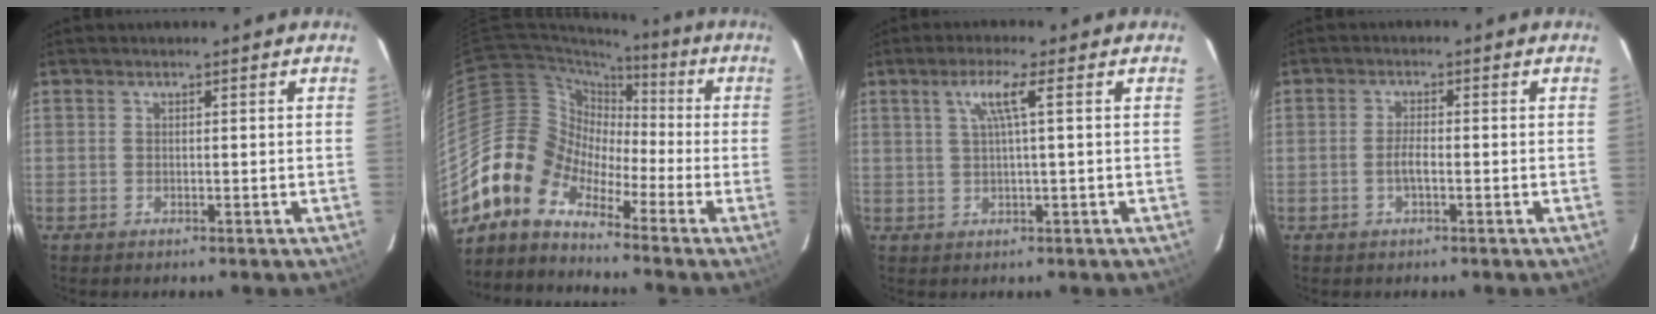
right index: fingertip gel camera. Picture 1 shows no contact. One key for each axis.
{"total": 10.3, "fx": -6.9, "fy": 7.3, "fz": 2.4, "tx": -0.055, "ty": 0.037, "tz": -0.162}
{"total": 4.3, "fx": 1.3, "fy": -0.6, "fz": 4.1, "tx": -0.075, "ty": 0.004, "tz": 0.026}
{"total": 2.3, "fx": -0.8, "fy": 0.5, "fz": 2.0, "tx": -0.040, "ty": 0.000, "tz": -0.016}